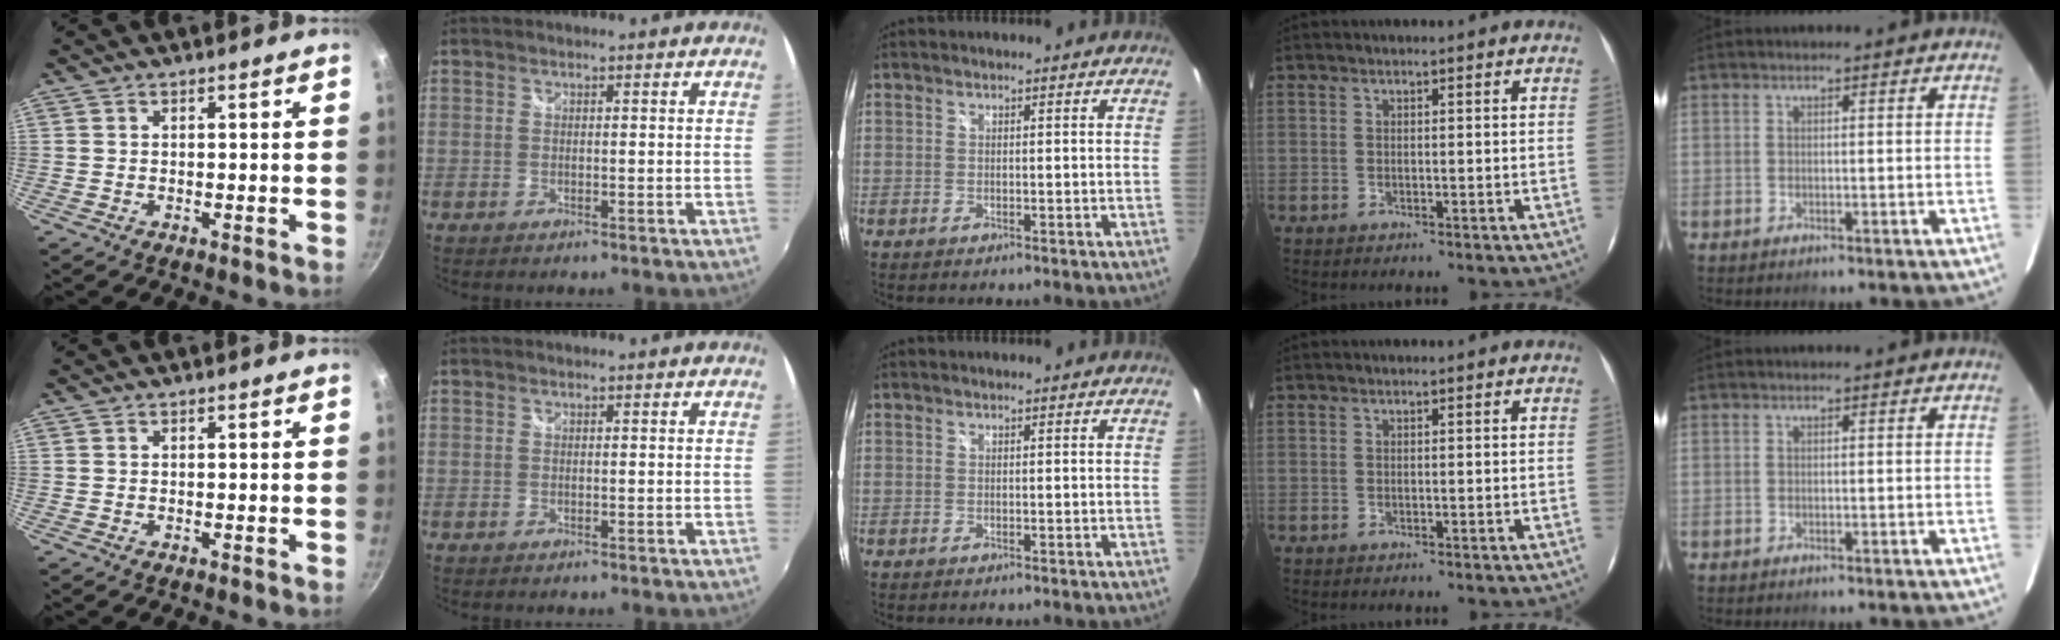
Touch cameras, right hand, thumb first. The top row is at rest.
{}